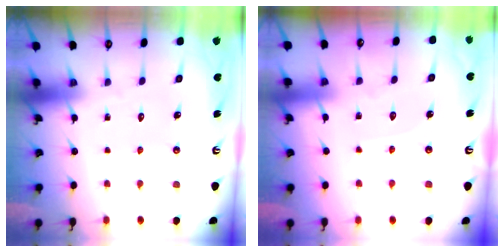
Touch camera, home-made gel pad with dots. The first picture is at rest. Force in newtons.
{"total": 2.9, "press": 2.9, "slide": 0.4}